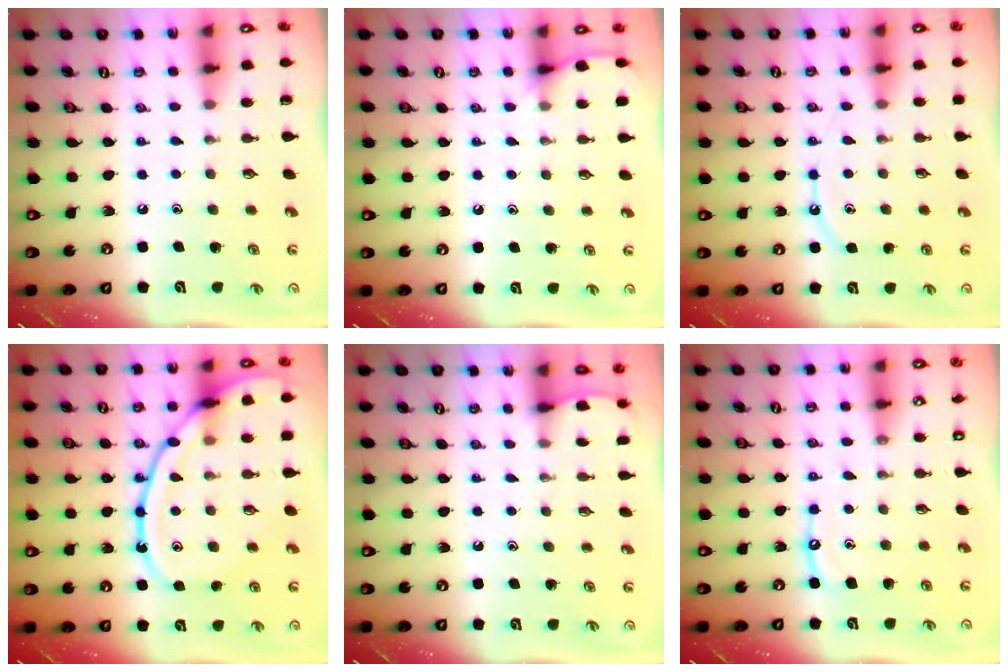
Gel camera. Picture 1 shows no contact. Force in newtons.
{"total": 5.0, "press": 5.0, "slide": 0.7}
{"total": 7.5, "press": 7.5, "slide": 0.8}
{"total": 18.3, "press": 18.2, "slide": 1.8}
{"total": 2.2, "press": 2.2, "slide": 0.2}
{"total": 6.8, "press": 6.7, "slide": 0.6}